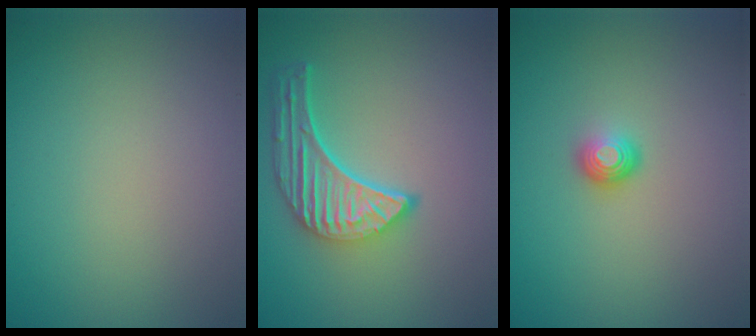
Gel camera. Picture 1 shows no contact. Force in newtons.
{"total": 5.0, "press": 3.9, "slide": 3.2}
{"total": 1.6, "press": 1.1, "slide": 1.1}